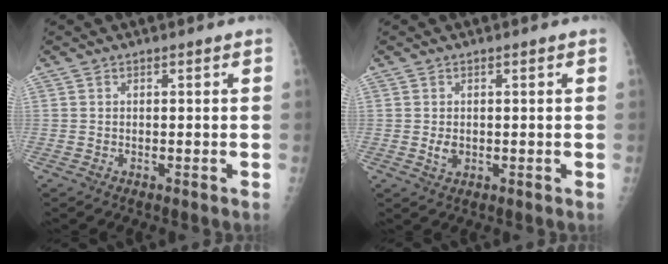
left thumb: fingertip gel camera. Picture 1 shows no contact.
{"total": 1.8, "force": [0.1, 1.2, 1.4], "torque": [-0.019, -0.004, 0.008]}